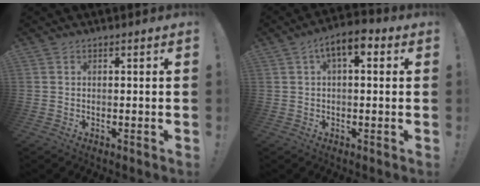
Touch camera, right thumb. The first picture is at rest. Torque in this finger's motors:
{"motor_torque": [0.04, 0.05, 0.34, 0.45, 0.10]}